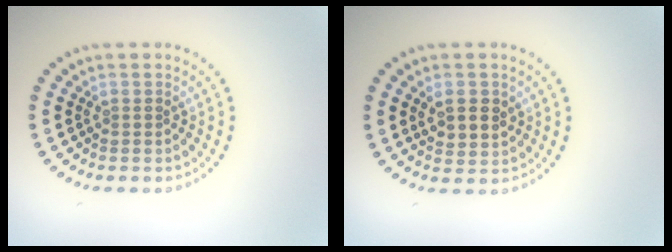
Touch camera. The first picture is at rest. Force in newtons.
{"total": 2.8, "press": 2.7, "slide": 0.8}